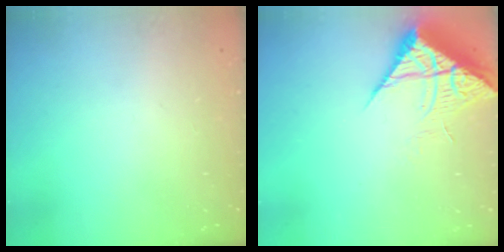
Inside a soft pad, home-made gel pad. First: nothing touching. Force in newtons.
{"total": 7.7, "press": 7.6, "slide": 0.8}